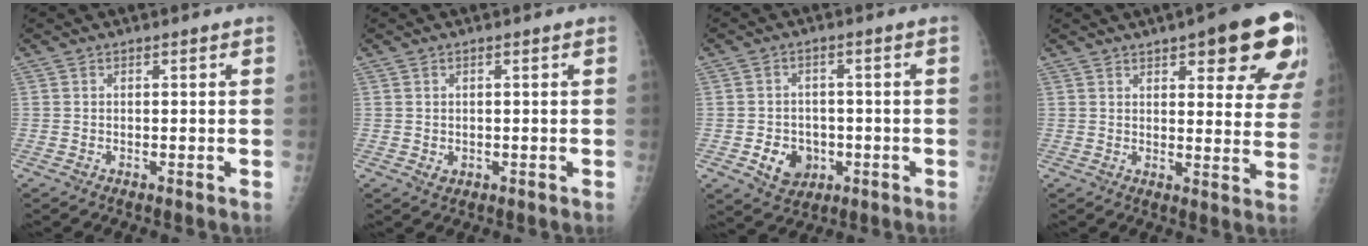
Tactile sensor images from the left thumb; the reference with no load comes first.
{"total": 1.4, "force": [-0.1, 1.1, 0.9], "torque": [-0.008, -0.002, 0.005]}
{"total": 6.7, "force": [-2.0, 5.5, 3.3], "torque": [-0.027, 0.009, -0.024]}
{"total": 17.3, "force": [9.0, 5.5, 13.7], "torque": [-0.140, -0.033, 0.108]}